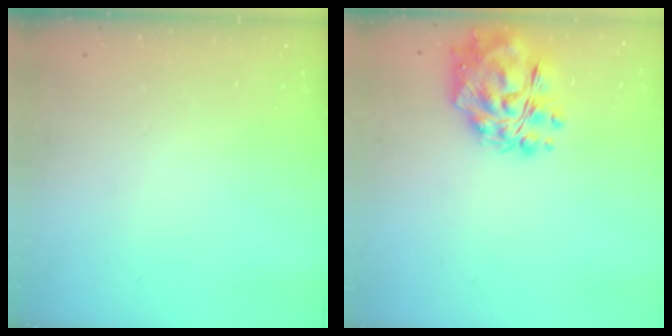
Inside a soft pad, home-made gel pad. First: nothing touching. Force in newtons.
{"total": 15.2, "press": 14.4, "slide": 4.7}